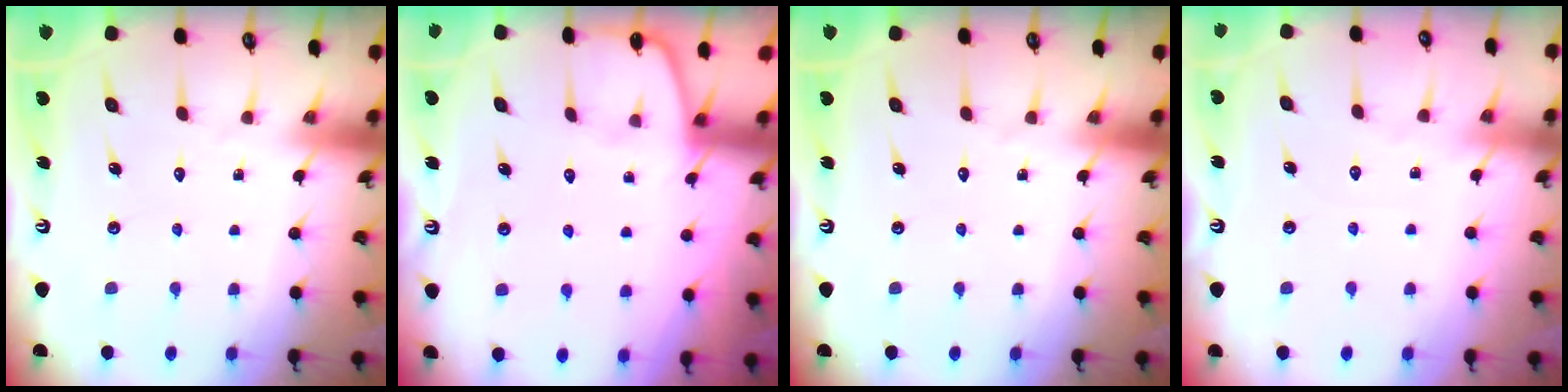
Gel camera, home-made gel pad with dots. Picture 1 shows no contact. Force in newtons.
{"total": 1.9, "press": 1.8, "slide": 0.3}
{"total": 0.0}
{"total": 2.4, "press": 2.4, "slide": 0.3}